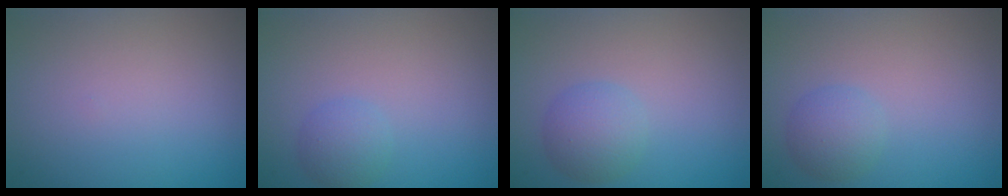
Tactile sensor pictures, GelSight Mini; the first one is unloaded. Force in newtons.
{"total": 1.8, "press": 1.8, "slide": 0.1}
{"total": 2.8, "press": 2.8, "slide": 0.1}
{"total": 2.2, "press": 2.2, "slide": 0.1}